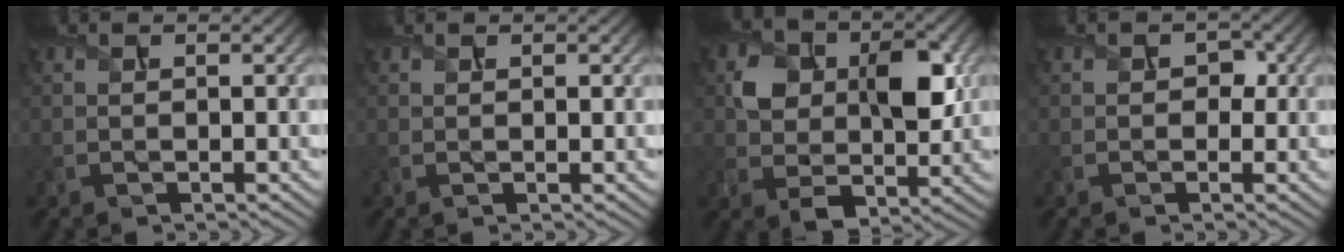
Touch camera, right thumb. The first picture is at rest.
{"total": 0.7, "force": [0.4, 0.4, 0.4], "torque": [-0.007, -0.001, 0.009]}
{"total": 8.3, "force": [1.3, 6.2, 5.4], "torque": [-0.096, -0.006, 0.029]}
{"total": 1.6, "force": [0.0, 1.5, 0.6], "torque": [-0.004, 0.001, -0.006]}